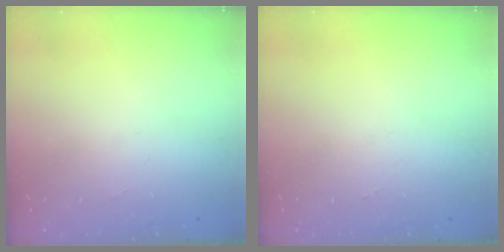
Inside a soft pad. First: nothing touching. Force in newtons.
{"total": 0.0}